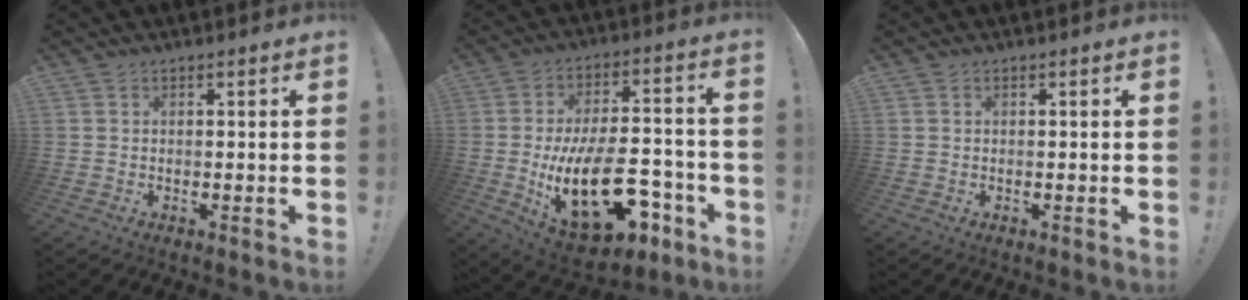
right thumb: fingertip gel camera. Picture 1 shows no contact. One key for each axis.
{"total": 23.9, "fx": -7.5, "fy": 12.2, "fz": 19.1, "tx": -0.330, "ty": 0.045, "tz": -0.108}
{"total": 0.0}